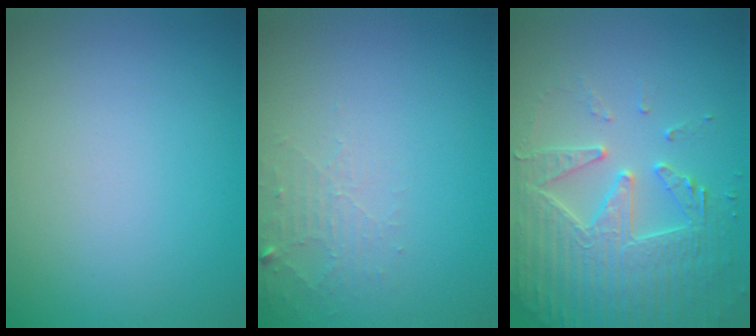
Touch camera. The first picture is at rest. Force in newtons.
{"total": 1.7, "press": 1.7, "slide": 0.3}
{"total": 4.8, "press": 4.7, "slide": 0.9}